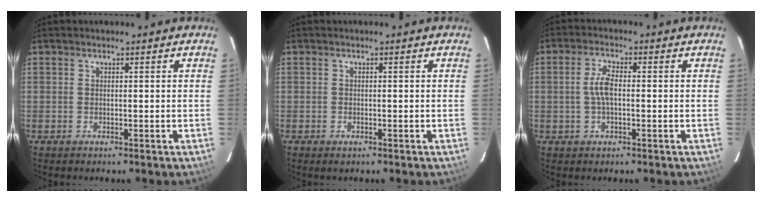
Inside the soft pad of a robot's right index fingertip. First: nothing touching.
{"total": 0.7, "force": [-0.4, 0.4, 0.3], "torque": [-0.005, -0.003, -0.008]}
{"total": 4.4, "force": [-0.2, 1.8, 4.0], "torque": [-0.084, 0.007, -0.004]}